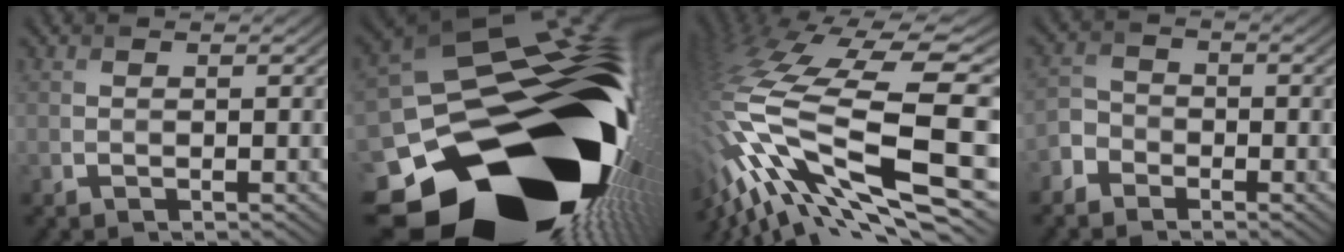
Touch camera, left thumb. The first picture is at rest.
{"total": 22.5, "force": [-8.4, 14.9, 14.6], "torque": [-0.264, -0.083, -0.107]}
{"total": 18.3, "force": [-5.0, 6.4, 16.4], "torque": [-0.359, -0.014, -0.086]}
{"total": 3.7, "force": [-2.7, 2.3, 0.9], "torque": [-0.025, -0.001, -0.063]}